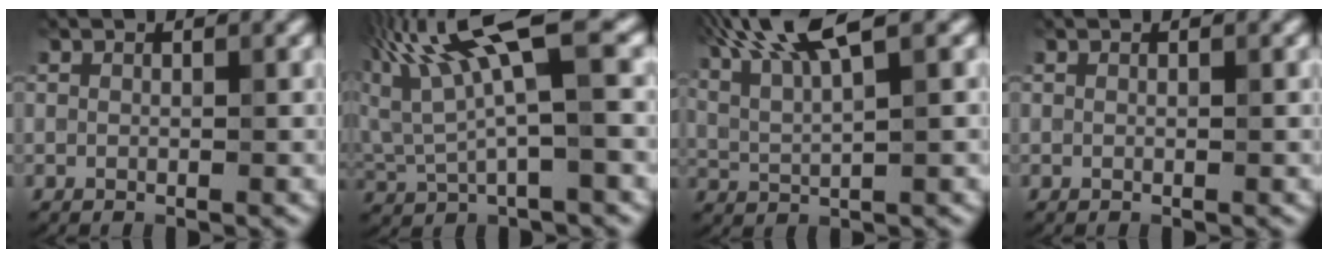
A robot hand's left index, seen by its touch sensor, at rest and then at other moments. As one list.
[{"total": 8.8, "force": [3.7, 2.2, 7.7], "torque": [-0.162, 0.015, 0.070]}, {"total": 8.2, "force": [4.7, 2.0, 6.4], "torque": [-0.114, 0.022, 0.080]}, {"total": 0.0}]